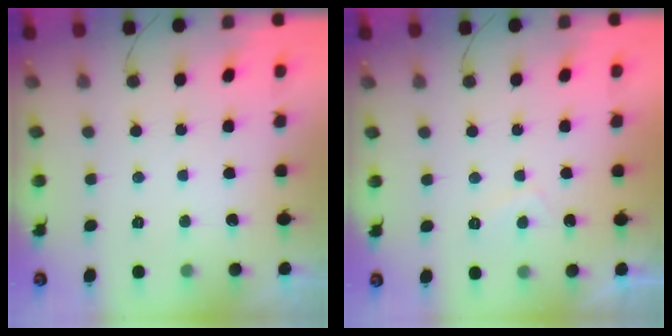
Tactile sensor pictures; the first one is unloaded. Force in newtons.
{"total": 2.1, "press": 2.0, "slide": 0.9}